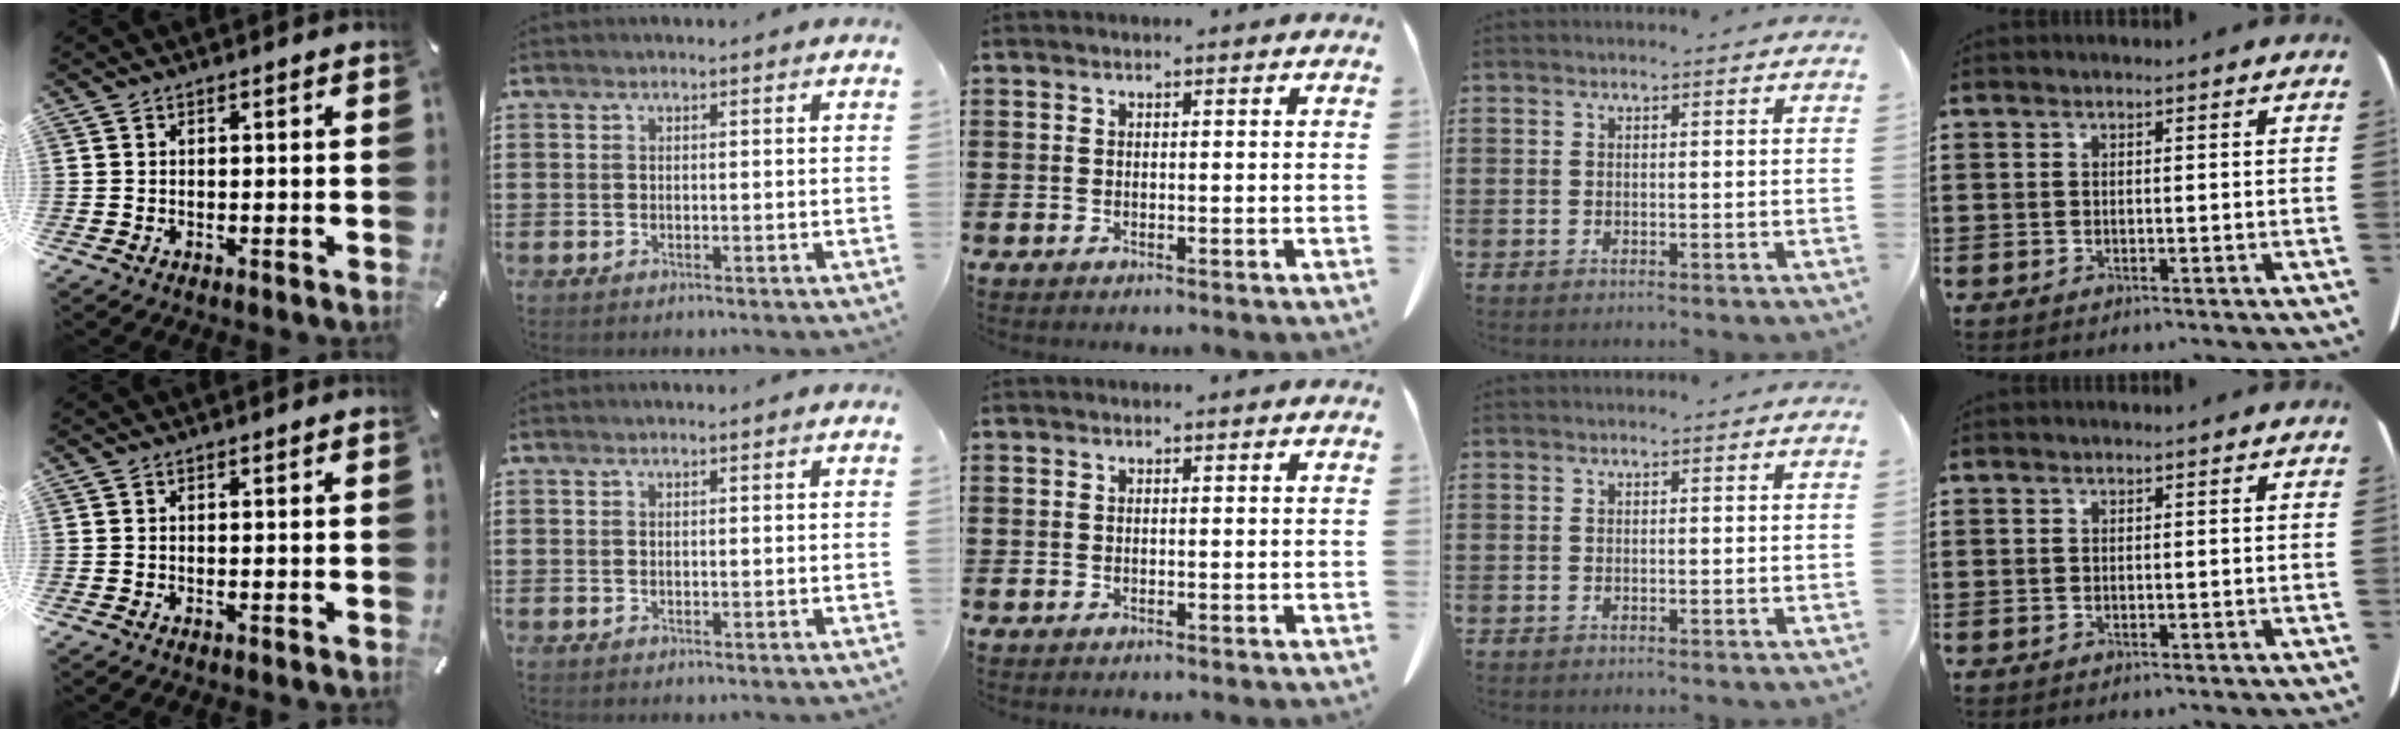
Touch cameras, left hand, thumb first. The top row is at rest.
{}